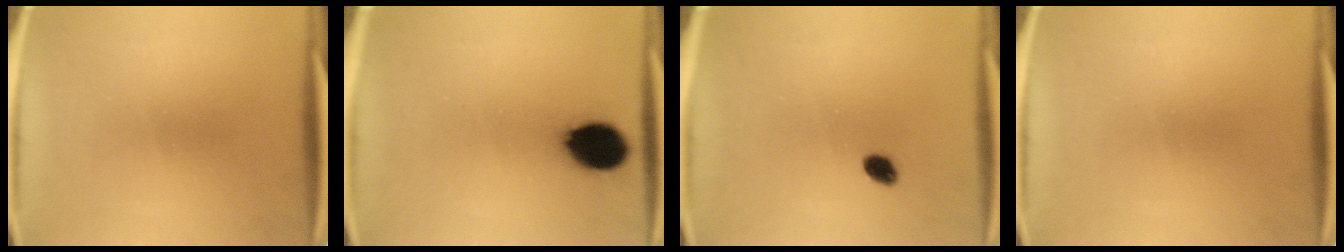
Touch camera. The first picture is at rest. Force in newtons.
{"total": 11.2}
{"total": 2.4}
{"total": 0.0}